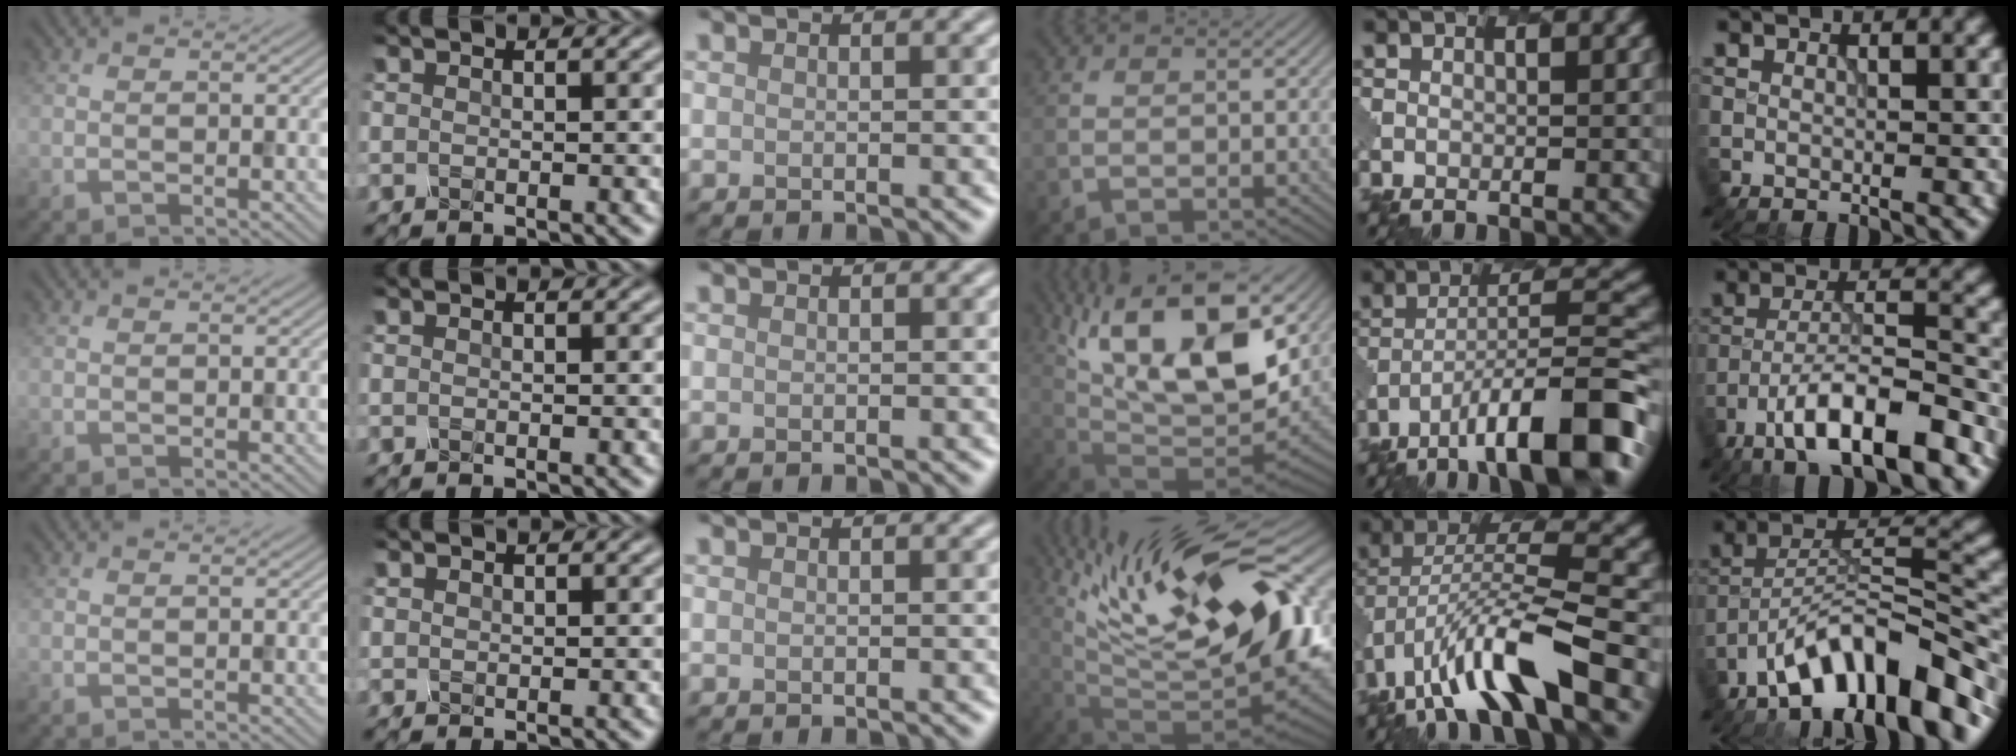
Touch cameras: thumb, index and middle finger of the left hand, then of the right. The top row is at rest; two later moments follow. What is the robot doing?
{"motion": "twist", "object": "rubiks cube"}